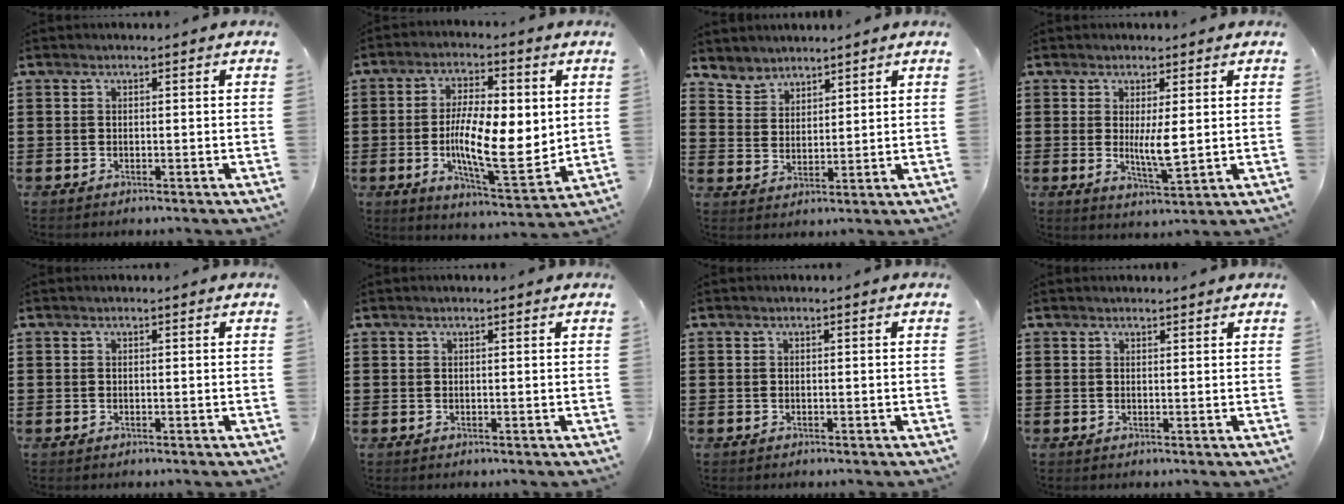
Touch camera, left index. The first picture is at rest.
{"total": 12.0, "force": [-0.2, 4.6, 11.1], "torque": [-0.184, -0.014, -0.006]}
{"total": 4.1, "force": [3.9, 1.3, -0.4], "torque": [-0.010, -0.009, 0.075]}
{"total": 5.1, "force": [0.7, 1.2, 4.9], "torque": [-0.084, -0.014, 0.007]}
{"total": 0.0}
{"total": 0.0}
{"total": 0.0}
{"total": 0.9, "force": [0.9, 0.1, 0.0], "torque": [-0.002, 0.001, 0.017]}